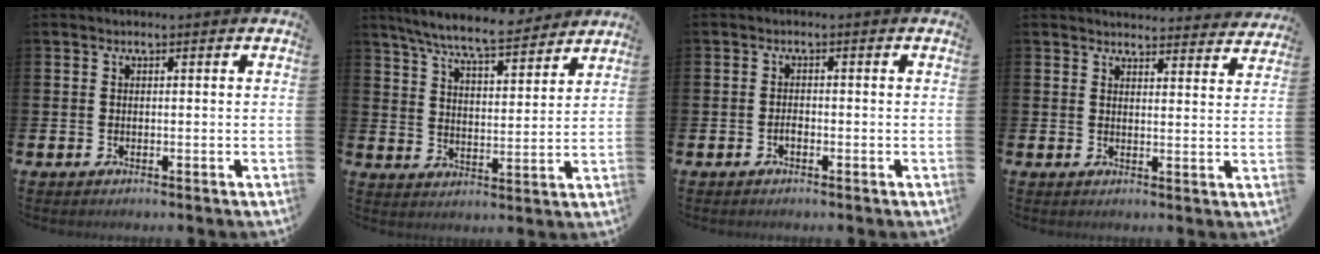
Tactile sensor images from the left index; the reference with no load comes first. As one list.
[{"total": 7.9, "force": [7.3, 0.9, 2.9], "torque": [-0.079, -0.043, 0.129]}, {"total": 1.1, "force": [-0.6, 0.4, 0.8], "torque": [-0.015, -0.001, -0.013]}, {"total": 3.7, "force": [3.7, 0.4, 0.1], "torque": [-0.001, -0.027, 0.065]}]